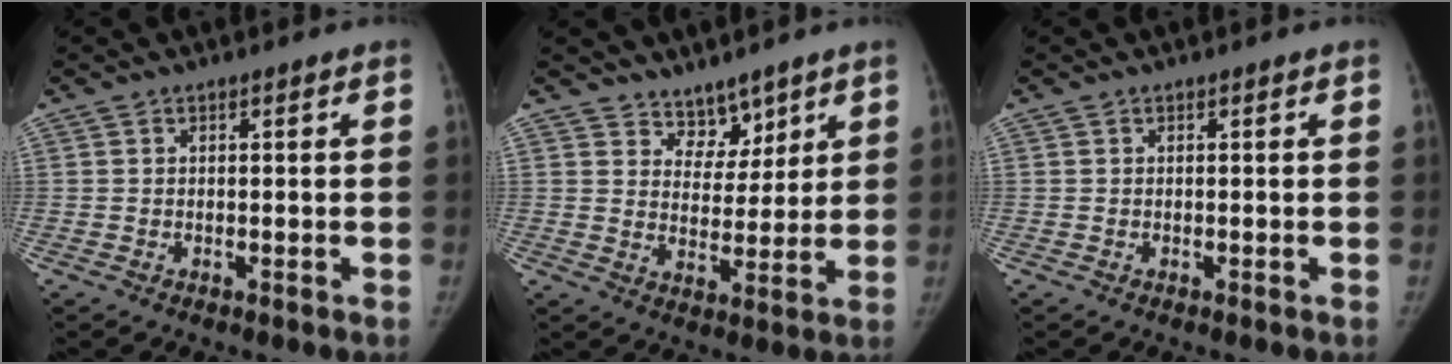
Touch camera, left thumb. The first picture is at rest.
{"total": 5.9, "force": [4.8, 3.4, 0.8], "torque": [0.029, -0.039, 0.085]}
{"total": 0.0}